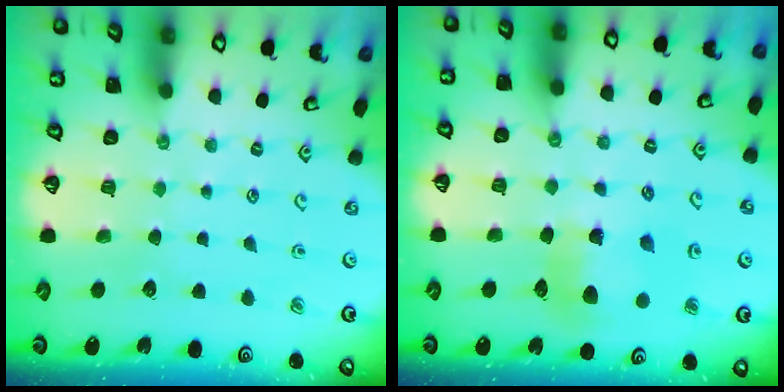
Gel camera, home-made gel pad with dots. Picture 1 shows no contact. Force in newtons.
{"total": 8.2, "press": 8.1, "slide": 0.7}